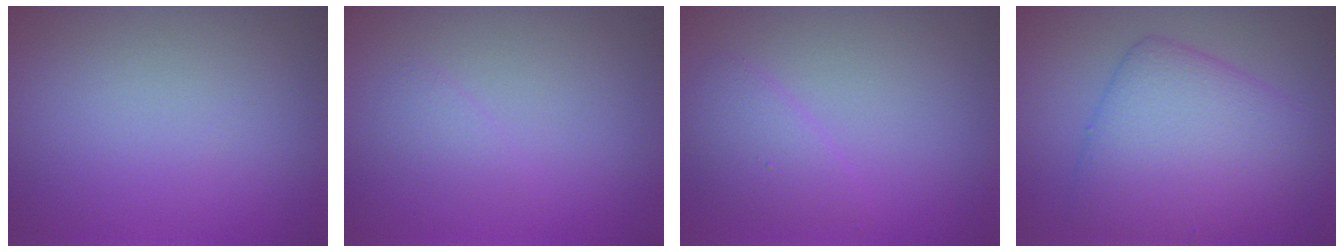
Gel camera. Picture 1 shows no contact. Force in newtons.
{"total": 0.9, "press": 0.9, "slide": 0.1}
{"total": 2.0, "press": 2.0, "slide": 0.2}
{"total": 6.8, "press": 6.8, "slide": 0.2}